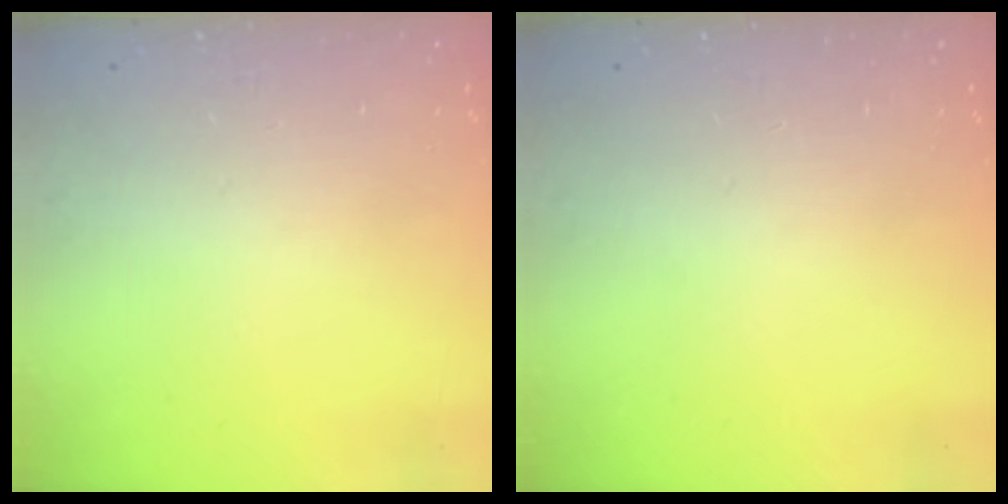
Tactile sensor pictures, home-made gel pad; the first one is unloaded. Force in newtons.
{"total": 0.0}